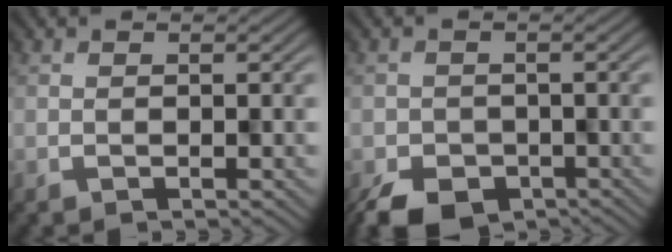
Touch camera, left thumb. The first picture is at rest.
{"total": 5.4, "force": [-3.7, 3.3, 2.1], "torque": [-0.038, -0.021, -0.056]}